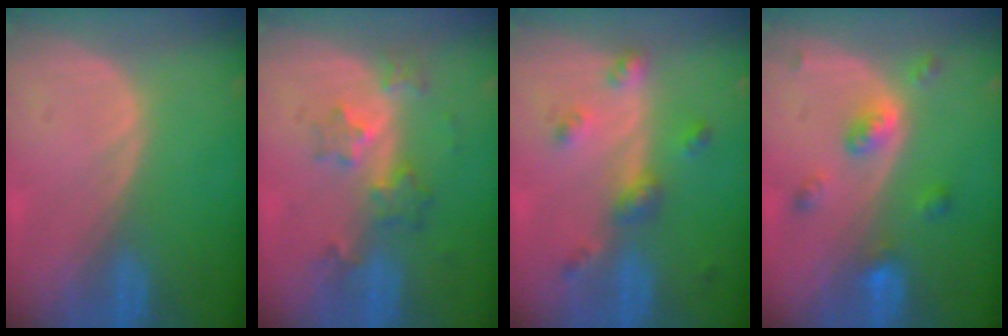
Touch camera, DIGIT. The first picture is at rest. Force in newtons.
{"total": 5.9, "press": 5.3, "slide": 2.7}
{"total": 4.9, "press": 4.5, "slide": 2.0}
{"total": 5.2, "press": 4.5, "slide": 2.6}